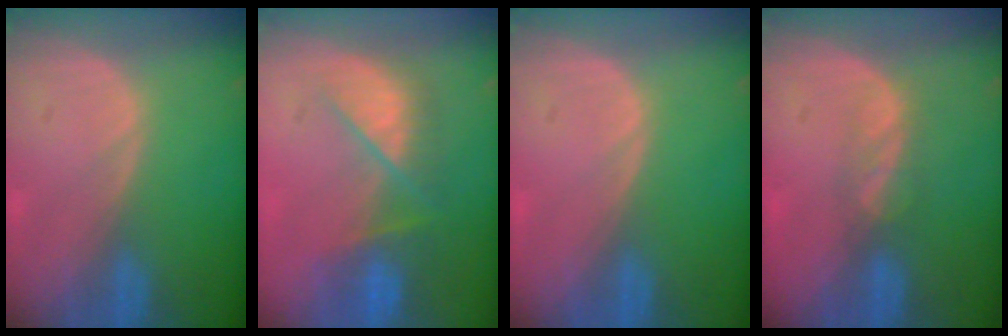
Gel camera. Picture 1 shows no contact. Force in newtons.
{"total": 7.5, "press": 7.1, "slide": 2.5}
{"total": 0.0}
{"total": 3.1, "press": 2.7, "slide": 1.6}